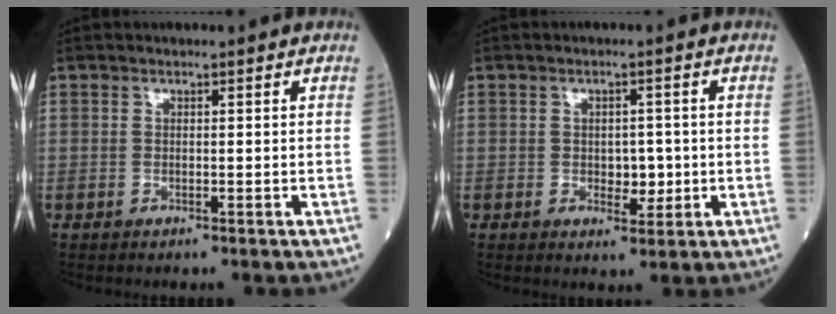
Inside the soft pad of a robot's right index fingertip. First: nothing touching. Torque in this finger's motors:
{"motor_torque": [0.04, -0.05, 0.06, 0.03]}